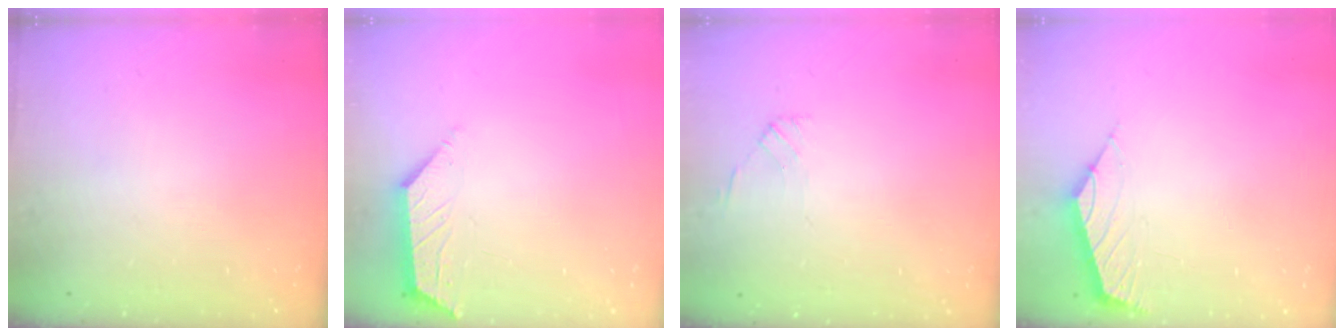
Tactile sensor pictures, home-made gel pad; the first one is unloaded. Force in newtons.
{"total": 2.1, "press": 2.0, "slide": 0.5}
{"total": 1.4, "press": 1.3, "slide": 0.4}
{"total": 2.1, "press": 2.1, "slide": 0.5}